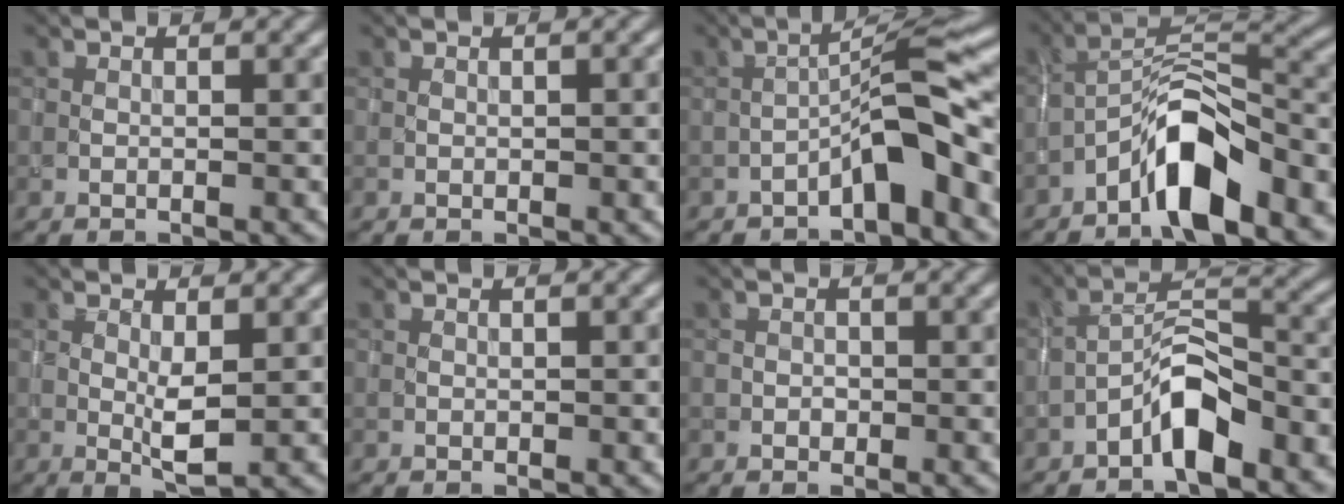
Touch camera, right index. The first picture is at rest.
{"total": 0.8, "force": [0.0, 0.5, 0.7], "torque": [-0.015, -0.001, 0.002]}
{"total": 5.4, "force": [-2.9, 0.9, 4.4], "torque": [-0.071, 0.028, -0.049]}
{"total": 9.6, "force": [-5.6, 3.4, 6.9], "torque": [-0.107, 0.019, -0.104]}
{"total": 2.5, "force": [0.2, 0.5, 2.4], "torque": [-0.051, -0.002, 0.006]}
{"total": 0.6, "force": [0.0, 0.4, 0.5], "torque": [-0.011, -0.002, 0.001]}
{"total": 0.7, "force": [-0.2, 0.6, 0.3], "torque": [-0.004, -0.002, -0.006]}
{"total": 7.2, "force": [-4.1, 2.7, 5.3], "torque": [-0.087, 0.016, -0.079]}